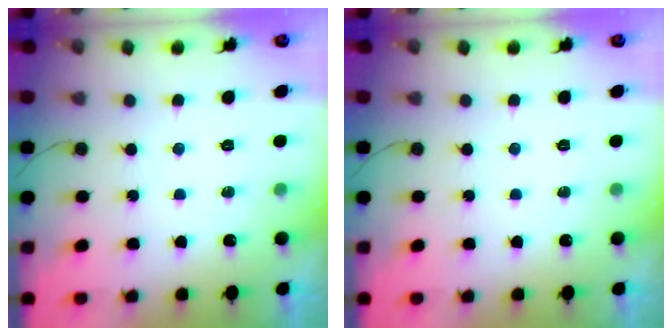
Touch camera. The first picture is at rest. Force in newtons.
{"total": 0.0}